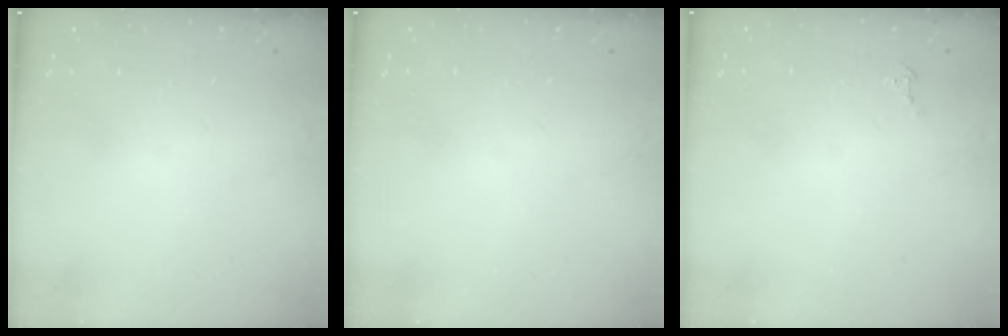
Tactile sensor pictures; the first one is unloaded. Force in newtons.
{"total": 0.0}
{"total": 1.7, "press": 1.7, "slide": 0.1}